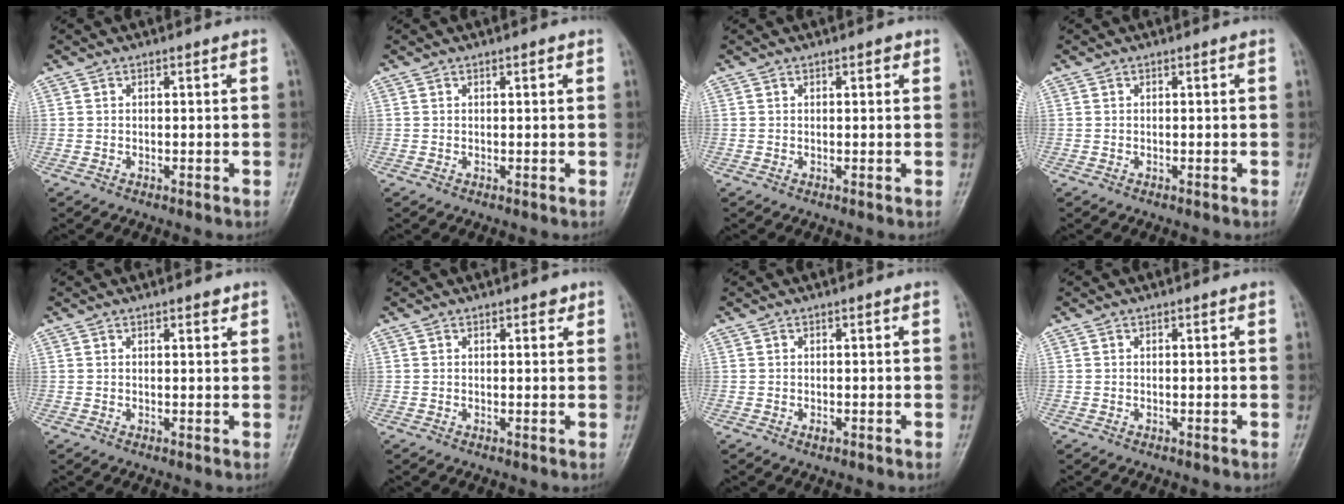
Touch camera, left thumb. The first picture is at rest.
{"total": 0.7, "force": [0.4, 0.3, 0.6], "torque": [-0.007, 0.000, 0.004]}
{"total": 1.2, "force": [0.6, 0.6, 0.9], "torque": [-0.006, 0.000, 0.006]}
{"total": 0.0}
{"total": 1.8, "force": [1.2, 0.7, 1.2], "torque": [-0.008, -0.005, 0.014]}
{"total": 1.7, "force": [1.1, 0.9, 1.0], "torque": [-0.001, -0.003, 0.010]}
{"total": 0.9, "force": [-0.2, 0.6, 0.7], "torque": [-0.007, -0.001, -0.002]}
{"total": 0.0}